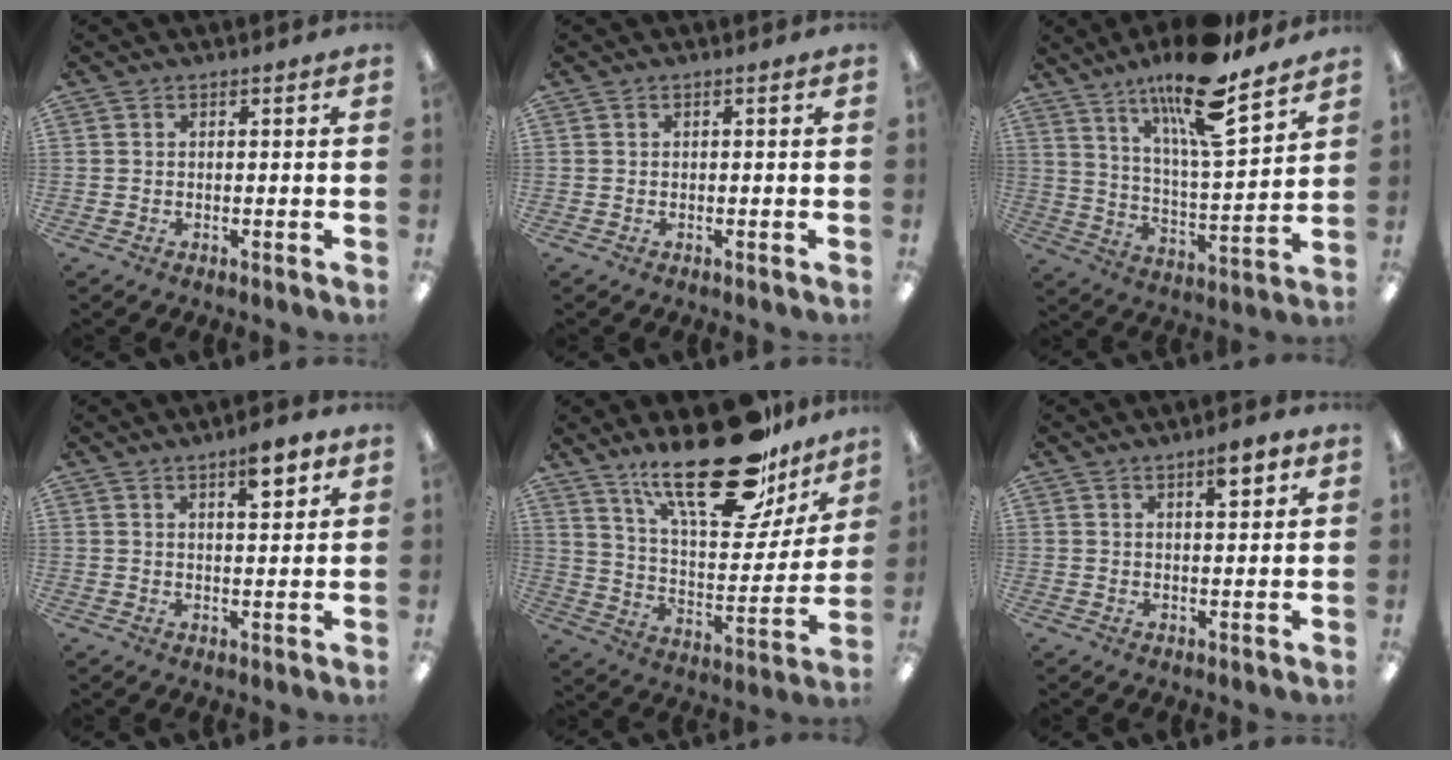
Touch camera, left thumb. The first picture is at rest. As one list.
[{"total": 0.0}, {"total": 18.1, "force": [13.7, 3.9, 11.2], "torque": [-0.187, -0.090, 0.225]}, {"total": 6.2, "force": [4.0, 2.1, 4.3], "torque": [-0.039, -0.023, 0.057]}, {"total": 27.7, "force": [19.7, 10.2, 16.7], "torque": [-0.251, -0.120, 0.326]}, {"total": 5.0, "force": [3.1, 1.6, 3.6], "torque": [-0.038, -0.012, 0.044]}]